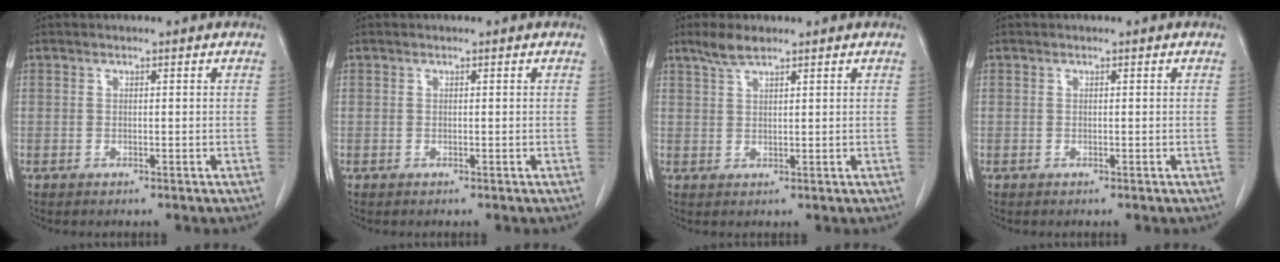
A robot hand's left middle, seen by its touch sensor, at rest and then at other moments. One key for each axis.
{"total": 0.0}
{"total": 3.1, "fx": 2.5, "fy": 0.5, "fz": 1.8, "tx": -0.045, "ty": 0.005, "tz": 0.052}
{"total": 0.0}